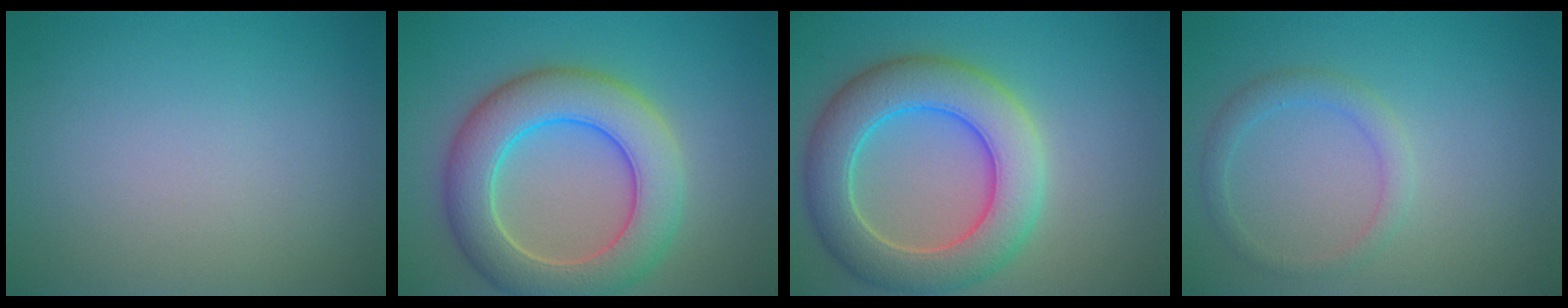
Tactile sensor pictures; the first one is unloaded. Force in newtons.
{"total": 8.1, "press": 8.0, "slide": 0.6}
{"total": 7.9, "press": 7.9, "slide": 0.5}
{"total": 1.9, "press": 1.9, "slide": 0.1}